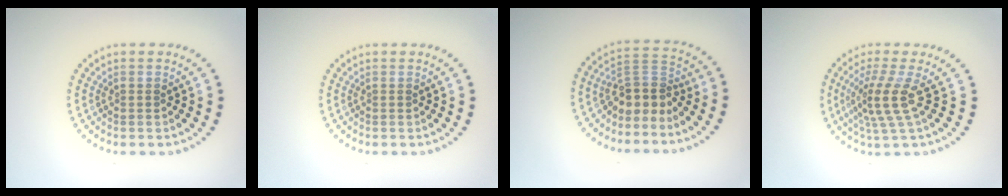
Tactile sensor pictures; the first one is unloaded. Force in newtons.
{"total": 0.0}
{"total": 3.4, "press": 2.5, "slide": 2.3}
{"total": 3.6, "press": 2.6, "slide": 2.5}